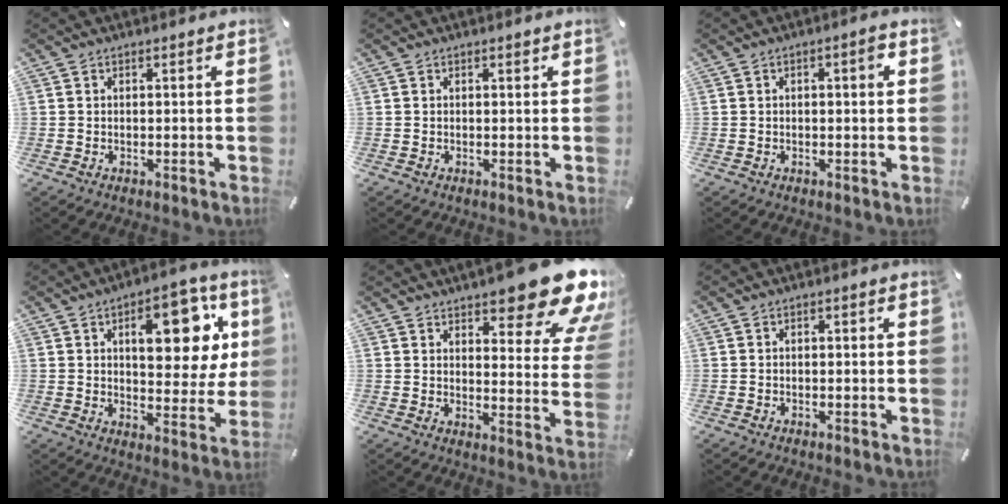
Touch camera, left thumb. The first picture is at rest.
{"total": 0.6, "force": [0.3, 0.3, 0.4], "torque": [-0.007, 0.002, 0.004]}
{"total": 2.9, "force": [0.4, 1.0, 2.7], "torque": [-0.036, 0.004, 0.000]}
{"total": 17.6, "force": [6.3, 8.9, 13.8], "torque": [-0.176, -0.019, 0.097]}
{"total": 17.4, "force": [12.4, 5.9, 10.7], "torque": [-0.135, -0.096, 0.205]}
{"total": 0.7, "force": [-0.2, 0.3, 0.6], "torque": [-0.010, 0.001, -0.005]}